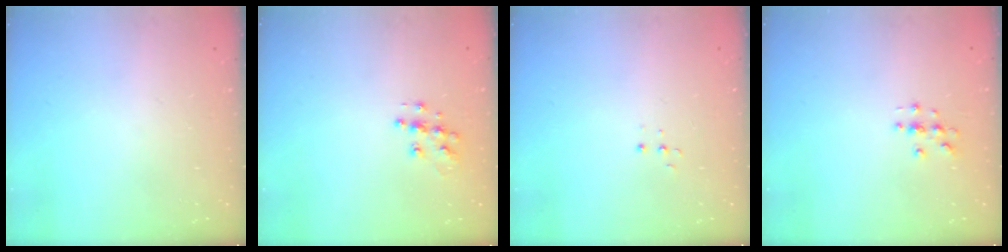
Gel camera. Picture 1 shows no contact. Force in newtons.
{"total": 8.9, "press": 8.9, "slide": 0.5}
{"total": 3.5, "press": 3.4, "slide": 0.8}
{"total": 3.1, "press": 3.1, "slide": 0.3}